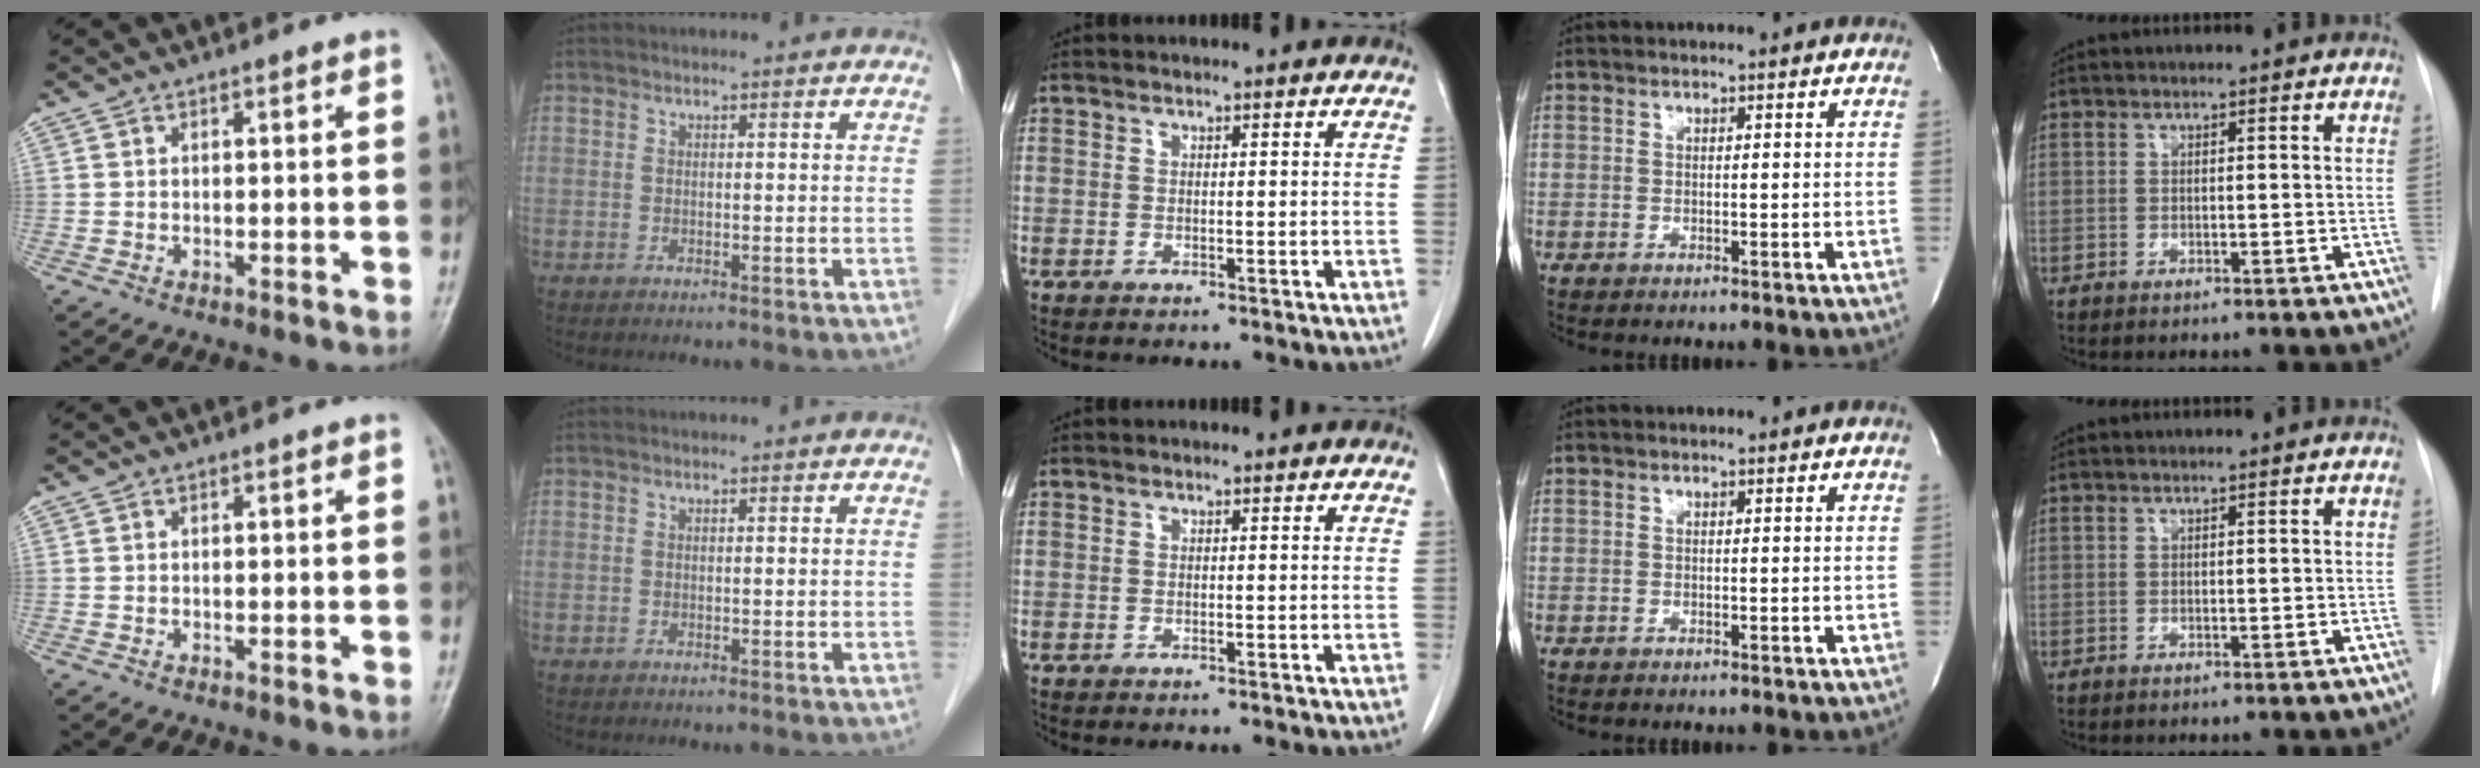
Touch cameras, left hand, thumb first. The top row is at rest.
{}